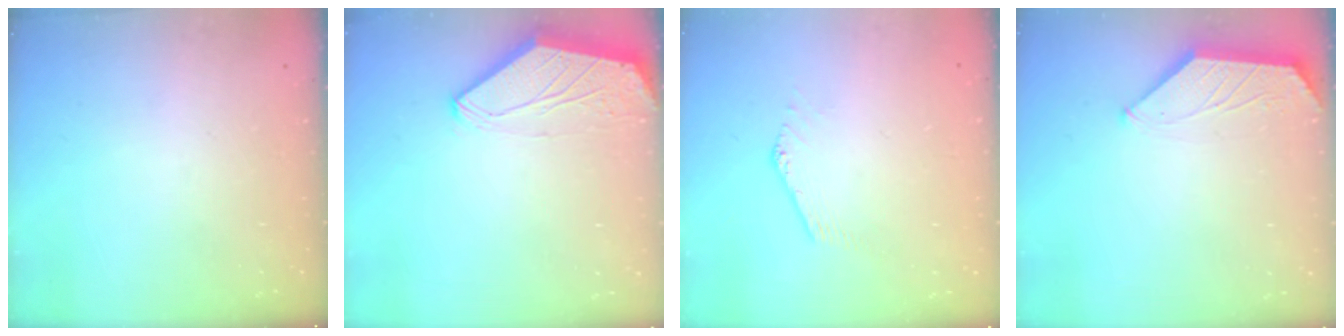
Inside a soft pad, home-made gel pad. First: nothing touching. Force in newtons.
{"total": 0.0}
{"total": 0.7, "press": 0.6, "slide": 0.2}
{"total": 1.3, "press": 1.3, "slide": 0.3}